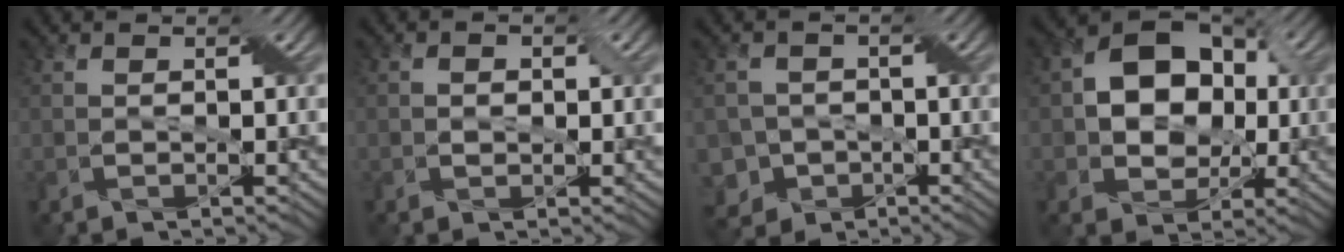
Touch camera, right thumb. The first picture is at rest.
{"total": 1.3, "force": [0.0, 1.0, 0.8], "torque": [-0.013, 0.001, 0.000]}
{"total": 6.5, "force": [-3.2, 5.4, 1.5], "torque": [-0.038, -0.013, -0.066]}
{"total": 11.3, "force": [1.0, 8.4, 7.5], "torque": [-0.124, 0.018, 0.003]}